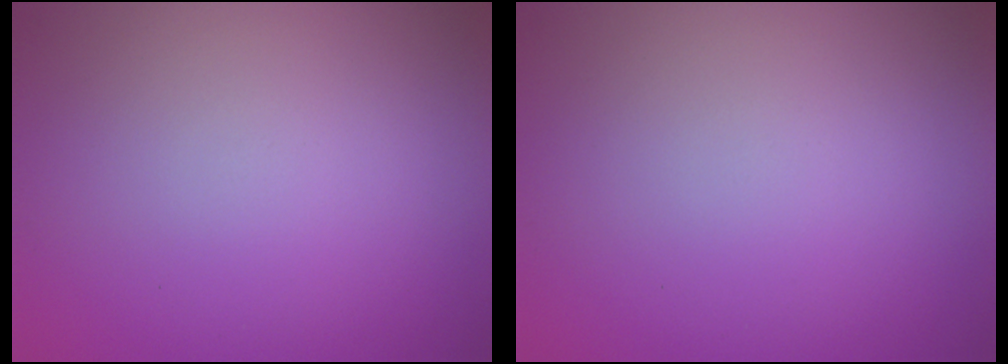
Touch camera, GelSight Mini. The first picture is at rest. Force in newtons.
{"total": 0.0}